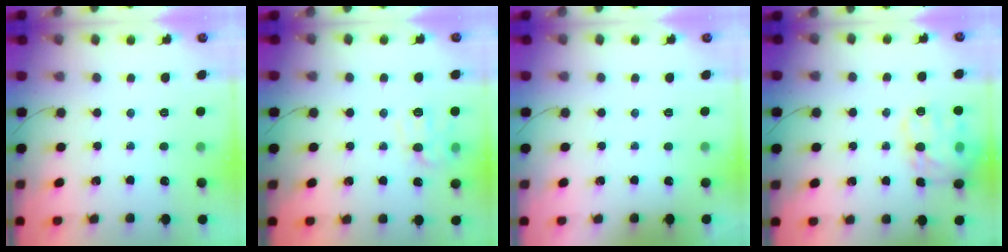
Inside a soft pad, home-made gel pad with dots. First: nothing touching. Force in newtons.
{"total": 10.1, "press": 10.1, "slide": 0.7}
{"total": 1.8, "press": 1.7, "slide": 0.3}
{"total": 16.8, "press": 16.7, "slide": 1.5}